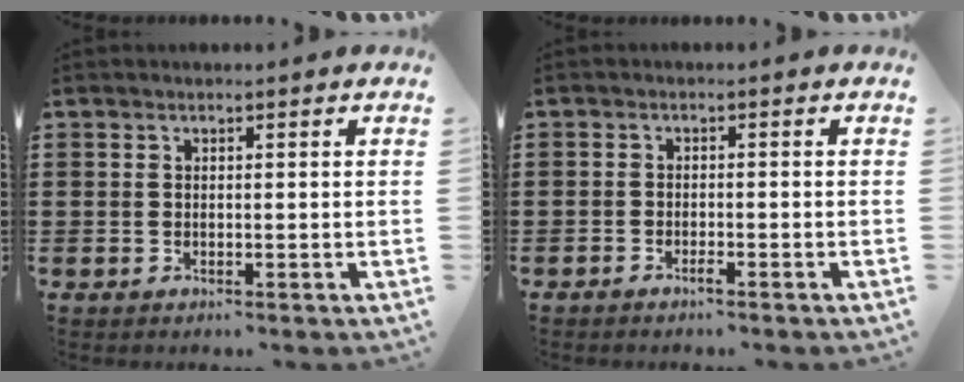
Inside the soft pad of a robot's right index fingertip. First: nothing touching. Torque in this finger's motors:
{"motor_torque": [-0.16, -0.07, 0.00, 0.00]}